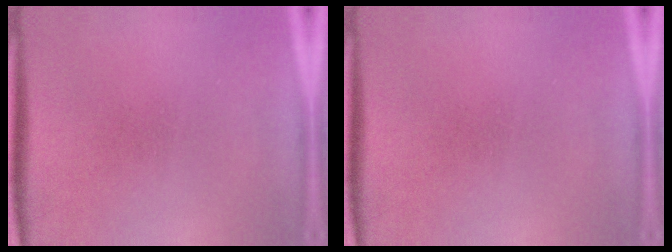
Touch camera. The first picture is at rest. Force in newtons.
{"total": 0.0}